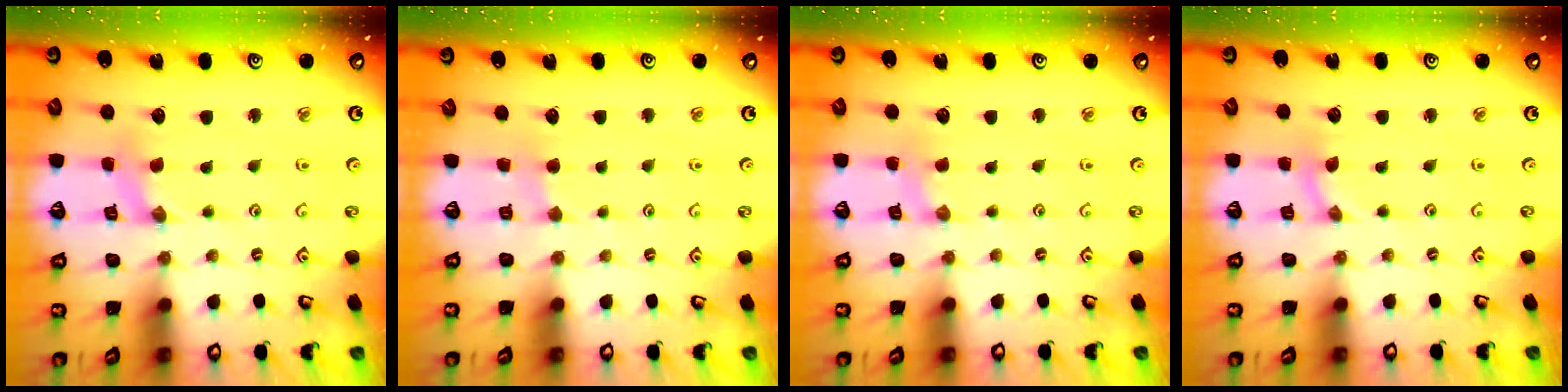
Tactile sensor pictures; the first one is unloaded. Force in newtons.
{"total": 2.1, "press": 2.1, "slide": 0.4}
{"total": 1.0, "press": 1.0, "slide": 0.2}
{"total": 0.0}